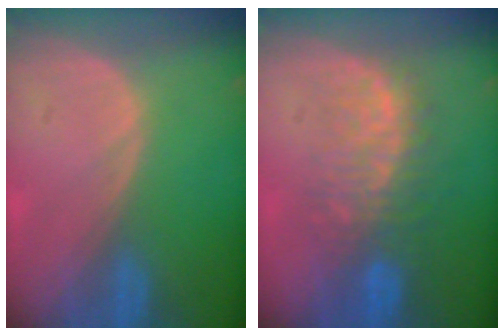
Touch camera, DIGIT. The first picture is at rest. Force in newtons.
{"total": 8.5, "press": 8.0, "slide": 2.8}